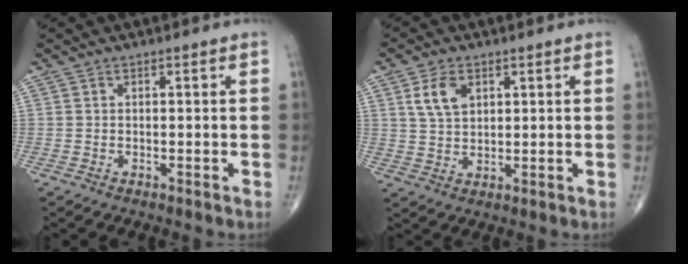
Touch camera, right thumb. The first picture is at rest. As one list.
[{"total": 6.0, "force": [2.4, 3.8, 4.0], "torque": [-0.064, -0.009, 0.050]}]